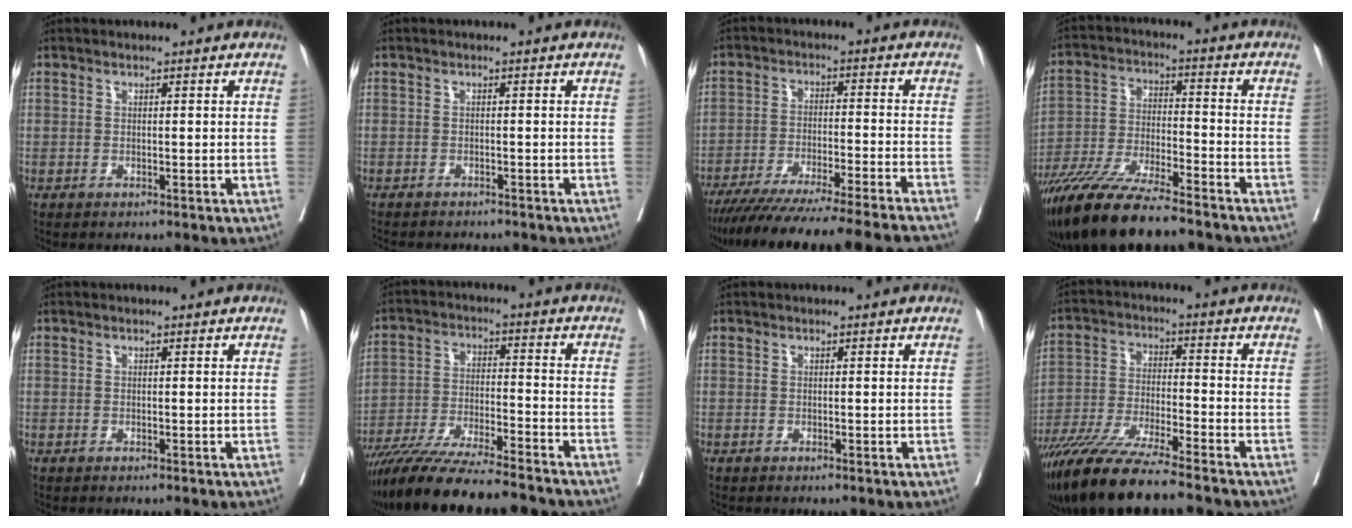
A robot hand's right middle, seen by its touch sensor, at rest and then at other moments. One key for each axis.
{"total": 5.8, "fx": -5.3, "fy": 1.2, "fz": 2.0, "tx": -0.026, "ty": -0.005, "tz": -0.071}
{"total": 20.0, "fx": -17.5, "fy": -1.7, "fz": 9.5, "tx": -0.123, "ty": -0.061, "tz": -0.263}
{"total": 15.0, "fx": -12.1, "fy": 2.0, "fz": 8.5, "tx": -0.168, "ty": -0.033, "tz": -0.217}
{"total": 0.0}
{"total": 16.8, "fx": -14.6, "fy": 0.9, "fz": 8.2, "tx": -0.156, "ty": -0.029, "tz": -0.245}
{"total": 0.0}
{"total": 12.9, "fx": -10.5, "fy": 0.2, "fz": 7.5, "tx": -0.138, "ty": -0.033, "tz": -0.185}